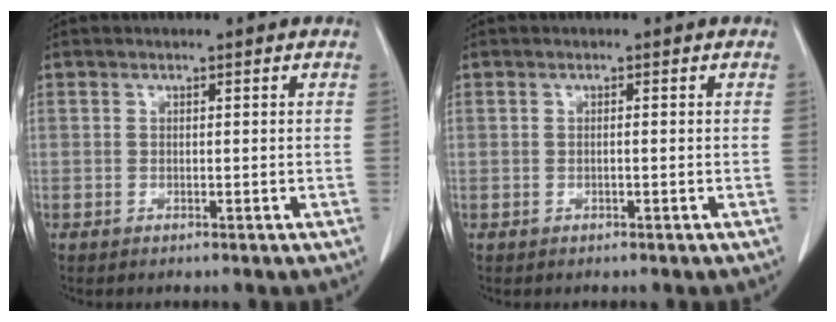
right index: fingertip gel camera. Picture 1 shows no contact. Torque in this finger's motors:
{"motor_torque": [-0.05, 0.02, 0.00, -0.01]}